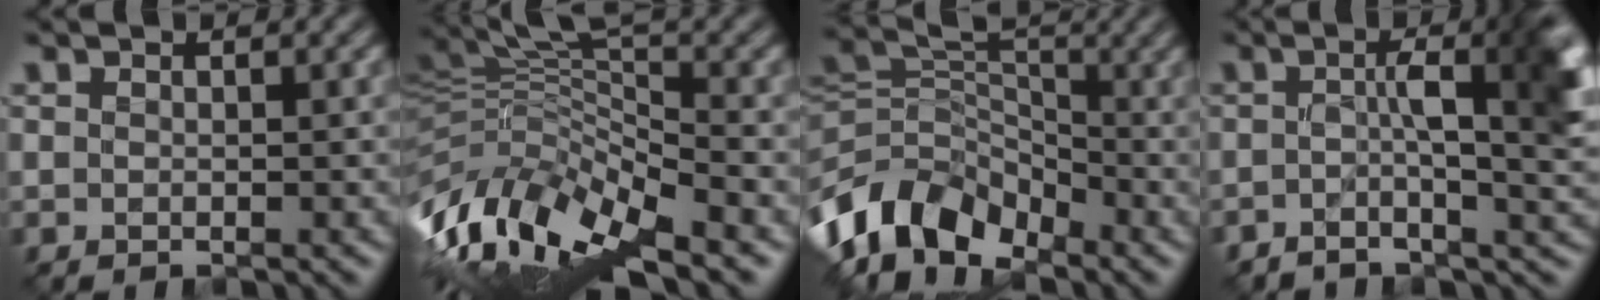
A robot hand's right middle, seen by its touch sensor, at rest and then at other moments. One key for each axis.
{"total": 12.3, "fx": -6.1, "fy": 4.1, "fz": 9.8, "tx": -0.215, "ty": 0.004, "tz": -0.113}
{"total": 8.5, "fx": -4.9, "fy": 5.4, "fz": 4.3, "tx": -0.081, "ty": -0.004, "tz": -0.108}
{"total": 6.8, "fx": -0.3, "fy": 2.0, "fz": 6.5, "tx": -0.087, "ty": 0.006, "tz": -0.014}